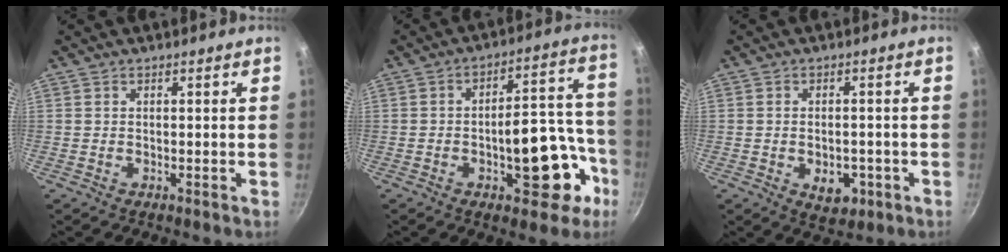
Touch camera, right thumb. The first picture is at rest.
{"total": 16.2, "force": [-5.9, 7.5, 13.2], "torque": [-0.130, 0.061, -0.078]}
{"total": 6.1, "force": [-2.0, 3.9, 4.2], "torque": [-0.042, 0.006, -0.020]}